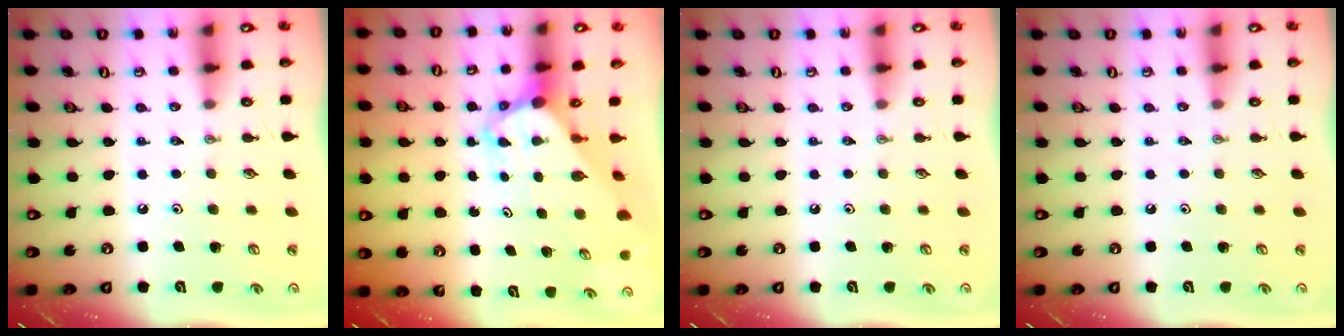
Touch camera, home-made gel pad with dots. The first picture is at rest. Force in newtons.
{"total": 4.3, "press": 4.2, "slide": 0.5}
{"total": 0.0}
{"total": 0.0}